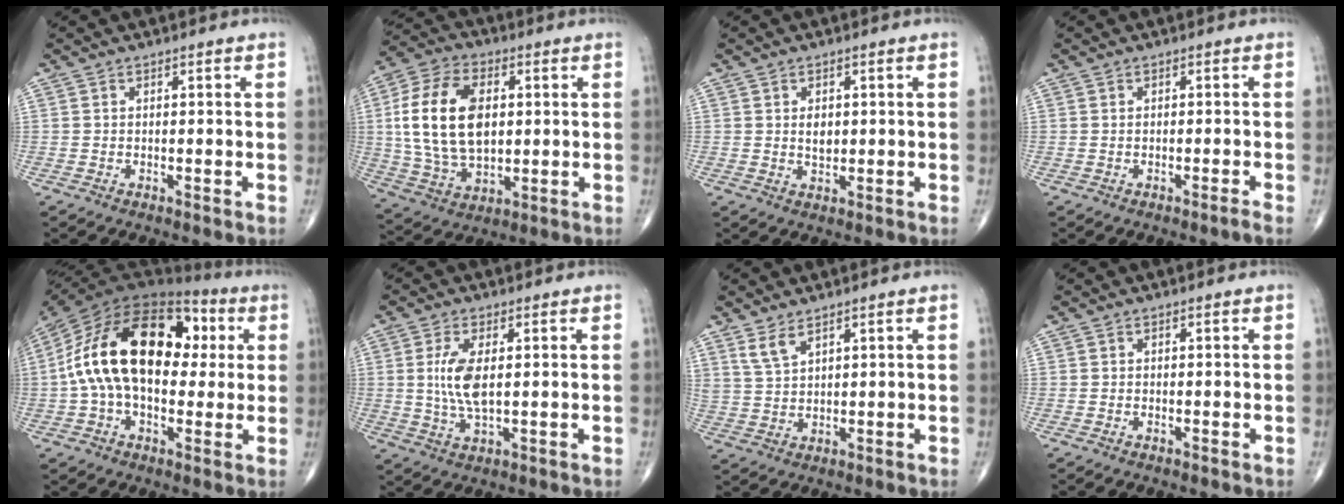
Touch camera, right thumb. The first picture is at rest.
{"total": 18.2, "force": [2.1, 11.1, 14.3], "torque": [-0.269, -0.001, 0.041]}
{"total": 2.4, "force": [0.4, 1.5, 1.9], "torque": [-0.024, -0.006, 0.008]}
{"total": 0.9, "force": [-0.7, -0.4, 0.5], "torque": [-0.017, 0.006, -0.009]}
{"total": 24.5, "force": [3.2, 14.6, 19.5], "torque": [-0.343, 0.042, 0.044]}
{"total": 7.3, "force": [0.9, 3.0, 6.6], "torque": [-0.144, -0.009, 0.022]}
{"total": 4.0, "force": [2.9, 1.5, 2.4], "torque": [-0.049, -0.017, 0.067]}
{"total": 0.0}